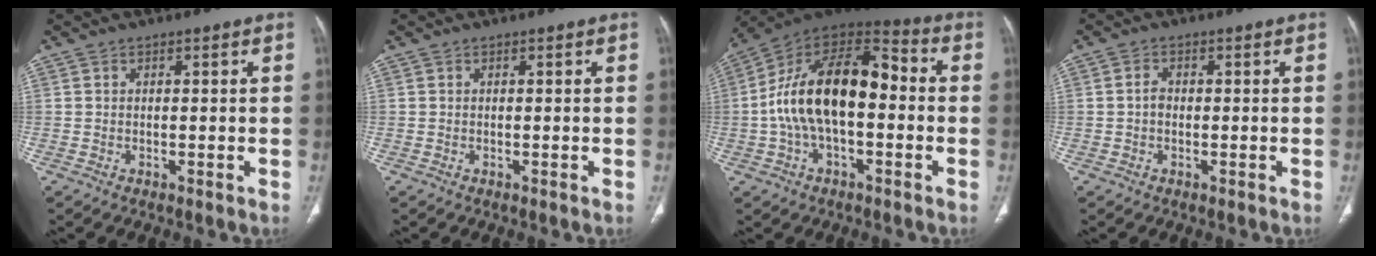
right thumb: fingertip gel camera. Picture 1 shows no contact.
{"total": 0.0}
{"total": 20.1, "force": [-0.8, 10.5, 17.1], "torque": [-0.293, 0.049, -0.020]}
{"total": 1.9, "force": [-0.2, 1.5, 1.2], "torque": [-0.018, 0.006, -0.005]}